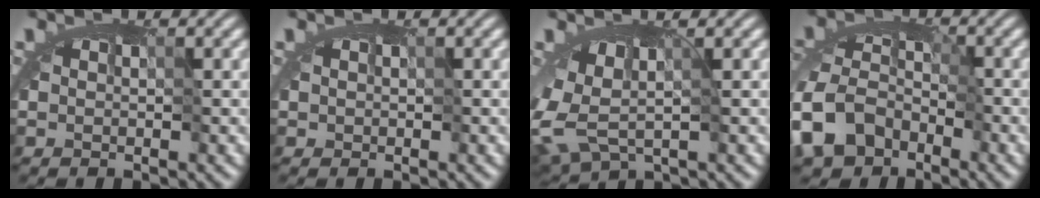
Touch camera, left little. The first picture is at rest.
{"total": 0.5, "force": [0.1, 0.4, 0.3], "torque": [-0.005, 0.002, 0.000]}
{"total": 3.2, "force": [-0.5, 1.5, 2.7], "torque": [-0.050, -0.004, -0.003]}
{"total": 7.6, "force": [-6.6, 3.5, 1.5], "torque": [-0.020, -0.009, -0.142]}